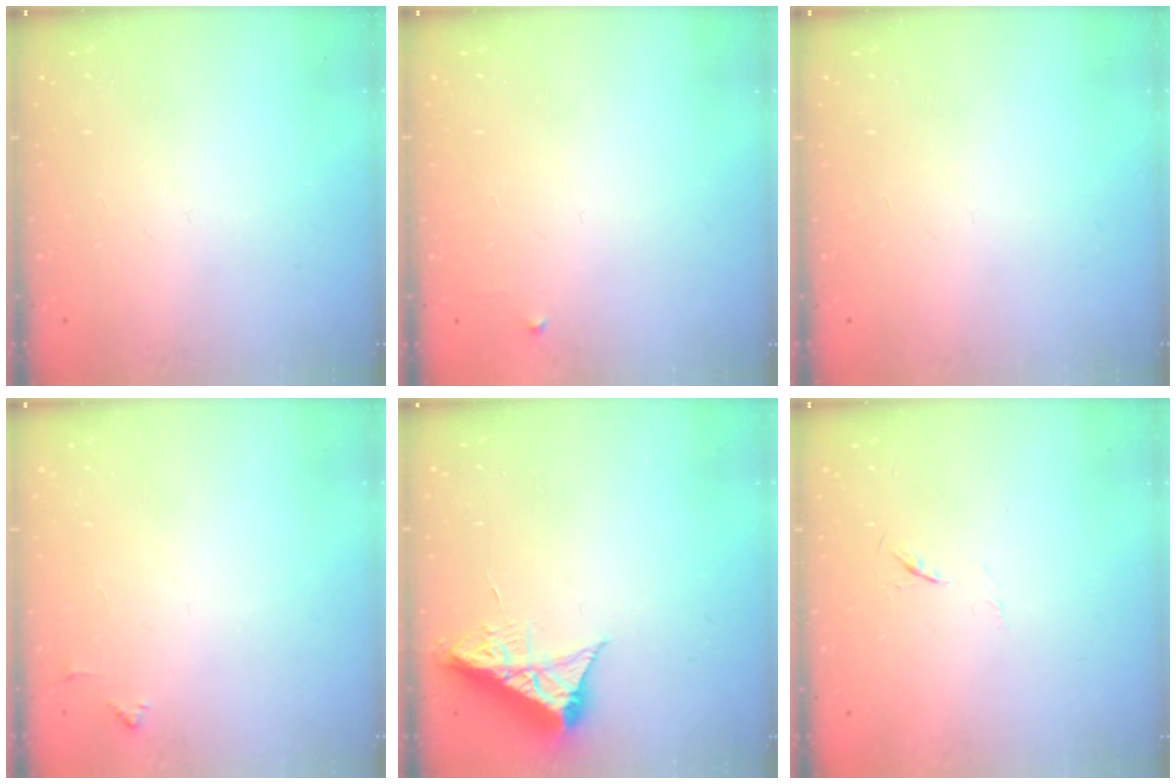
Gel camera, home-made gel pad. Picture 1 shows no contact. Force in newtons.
{"total": 2.4, "press": 2.3, "slide": 0.4}
{"total": 0.0}
{"total": 4.1, "press": 4.0, "slide": 0.6}
{"total": 8.2, "press": 8.2, "slide": 0.3}
{"total": 4.0, "press": 4.0, "slide": 0.6}